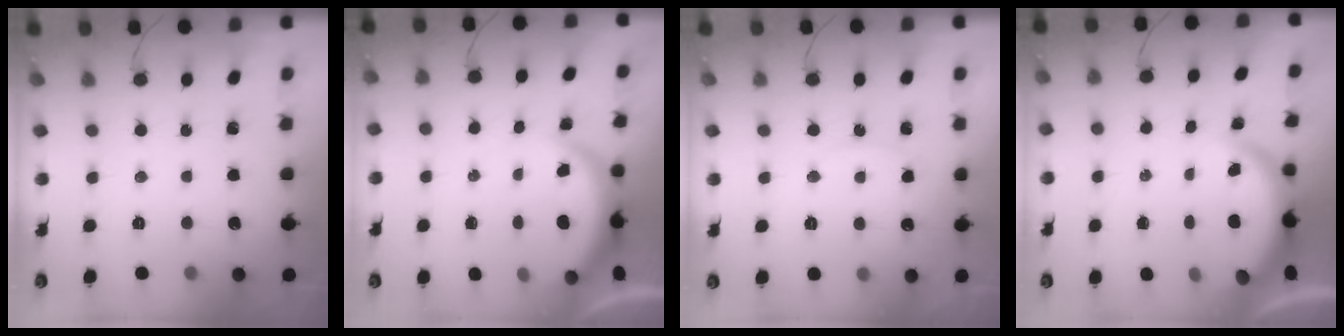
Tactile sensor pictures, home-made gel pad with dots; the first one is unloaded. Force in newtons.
{"total": 3.7, "press": 3.7, "slide": 0.5}
{"total": 6.0, "press": 5.9, "slide": 0.4}
{"total": 3.7, "press": 3.7, "slide": 0.1}